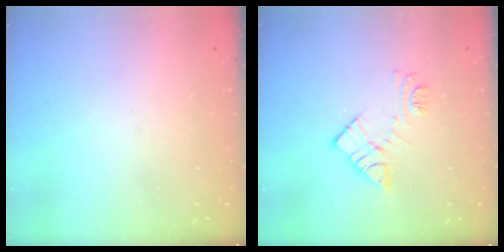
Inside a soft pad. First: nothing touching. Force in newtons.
{"total": 11.0, "press": 11.0, "slide": 0.9}